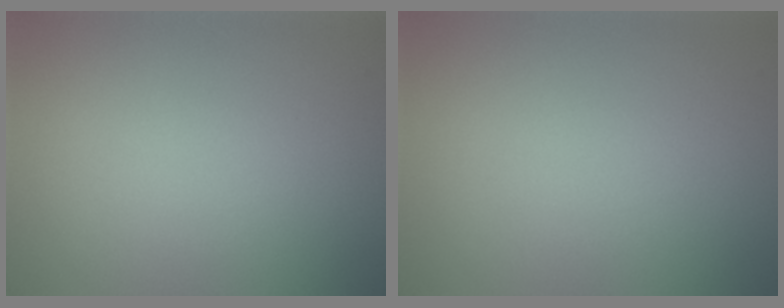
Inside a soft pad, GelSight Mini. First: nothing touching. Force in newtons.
{"total": 0.0}